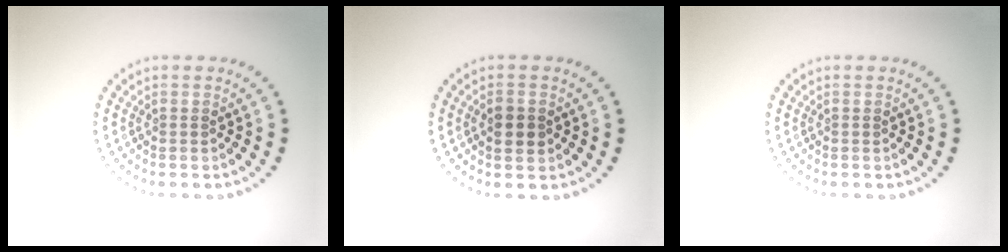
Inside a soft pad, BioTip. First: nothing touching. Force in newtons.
{"total": 2.3, "press": 2.3, "slide": 0.1}
{"total": 0.0}